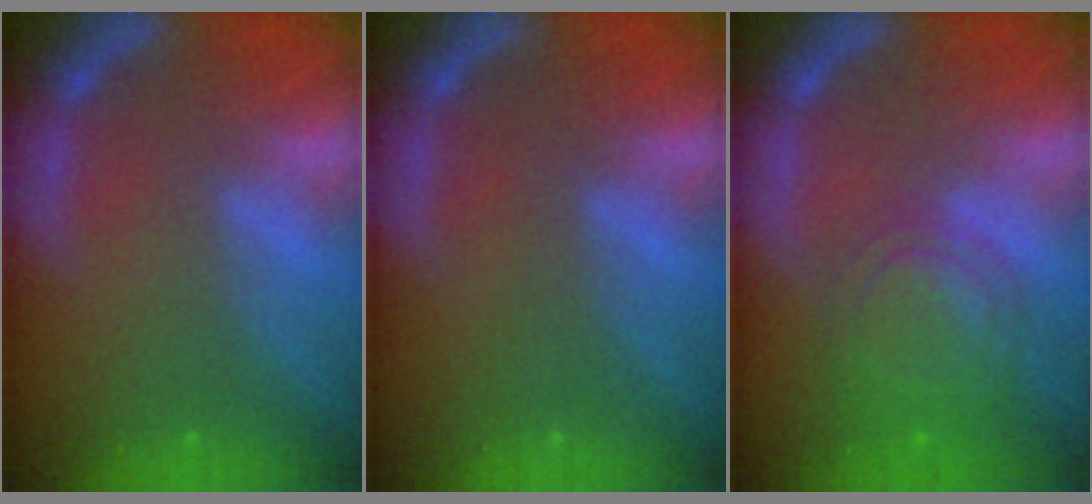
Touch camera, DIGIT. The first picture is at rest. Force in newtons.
{"total": 0.0}
{"total": 7.0}